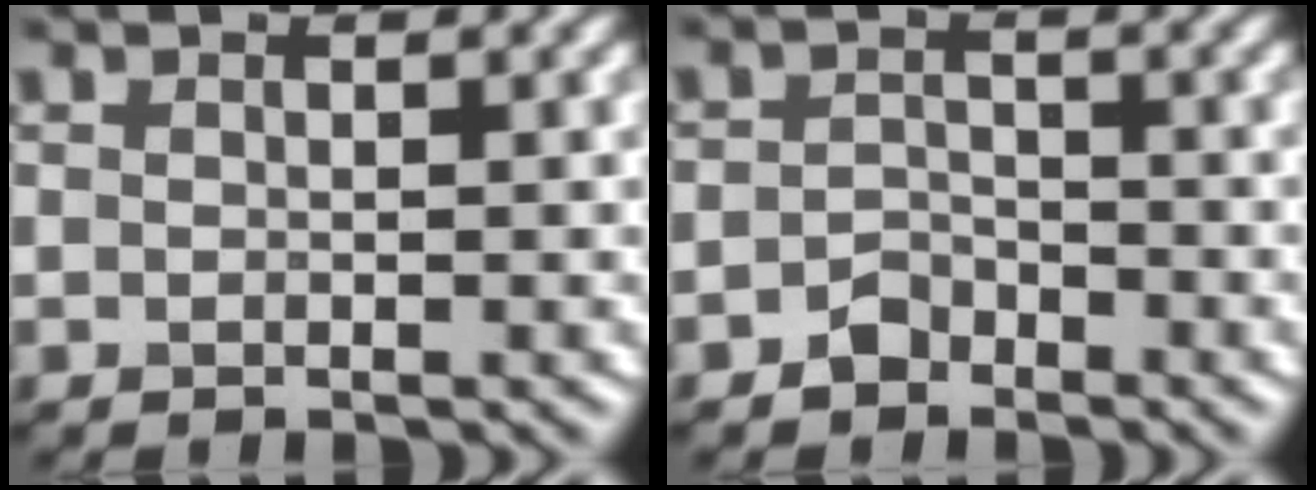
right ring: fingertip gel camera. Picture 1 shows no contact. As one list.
[{"total": 1.8, "force": [-1.4, 1.2, 0.4], "torque": [-0.001, 0.009, -0.027]}]